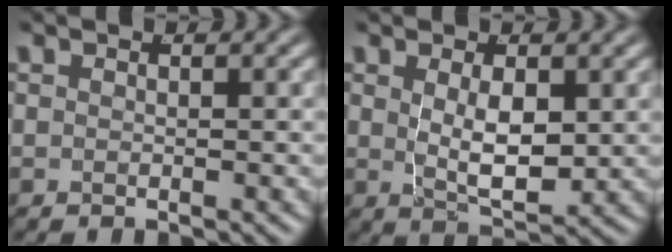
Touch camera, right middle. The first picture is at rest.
{"total": 4.3, "force": [0.1, 1.5, 4.0], "torque": [-0.064, -0.021, 0.015]}